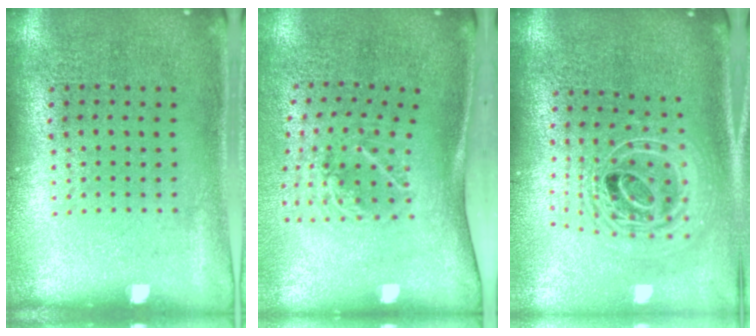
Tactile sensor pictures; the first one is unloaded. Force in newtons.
{"total": 2.0, "press": 1.2, "slide": 1.6}
{"total": 2.5, "press": 1.8, "slide": 1.8}